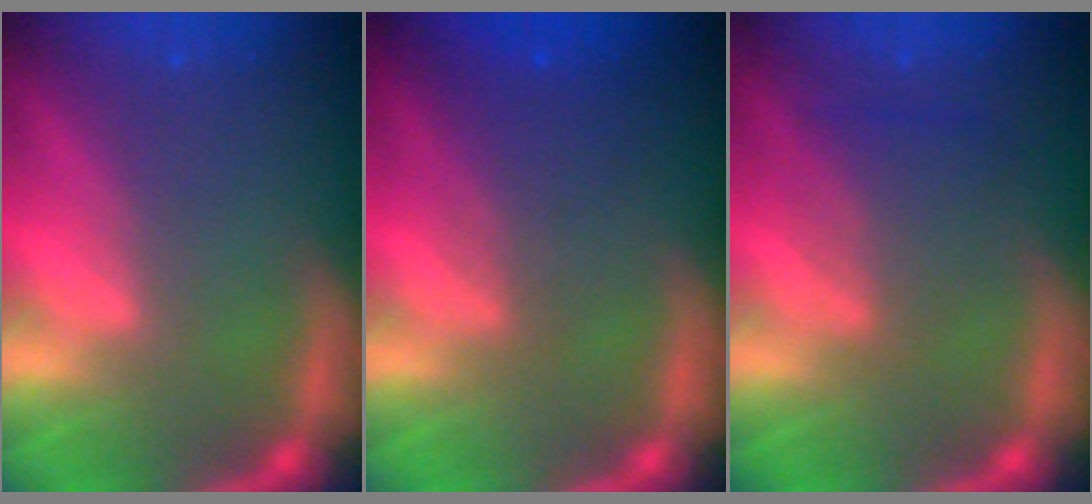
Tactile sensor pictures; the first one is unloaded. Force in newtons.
{"total": 3.0}
{"total": 3.0}